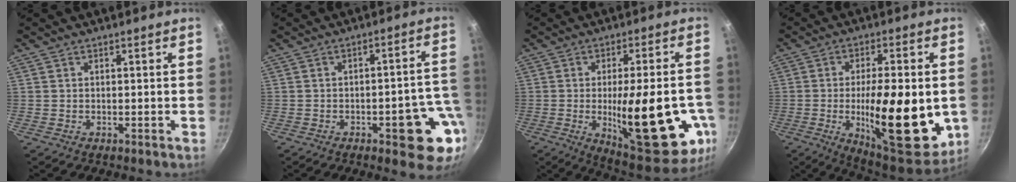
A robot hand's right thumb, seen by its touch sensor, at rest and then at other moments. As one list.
[{"total": 12.2, "force": [-4.4, 4.5, 10.4], "torque": [-0.081, 0.034, -0.053]}, {"total": 24.5, "force": [-5.4, 8.2, 22.5], "torque": [-0.287, -0.008, -0.062]}, {"total": 22.6, "force": [-3.2, 8.2, 20.8], "torque": [-0.287, -0.008, -0.041]}]